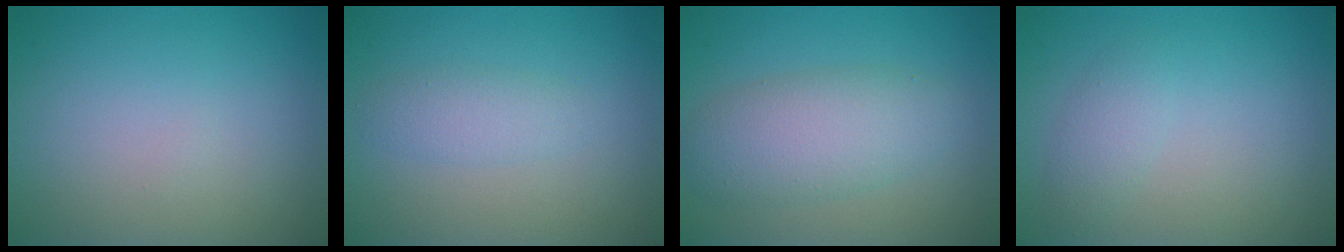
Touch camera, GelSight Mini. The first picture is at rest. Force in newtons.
{"total": 1.8, "press": 1.8, "slide": 0.1}
{"total": 4.9, "press": 4.9, "slide": 0.4}
{"total": 1.6, "press": 1.6, "slide": 0.0}